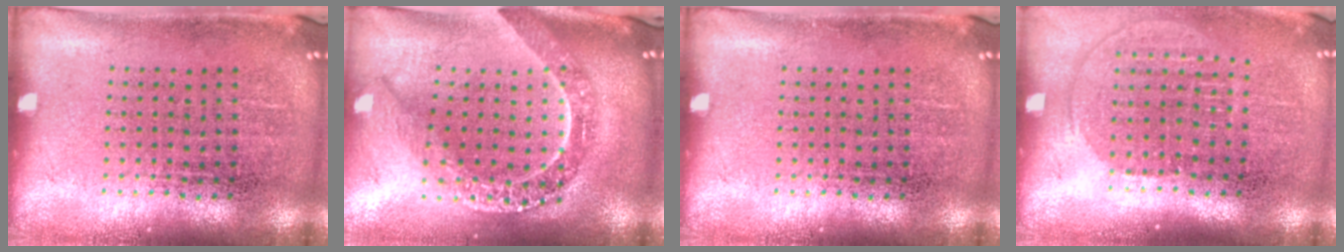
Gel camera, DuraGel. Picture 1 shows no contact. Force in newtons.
{"total": 2.4, "press": 2.0, "slide": 1.3}
{"total": 0.0}
{"total": 1.4, "press": 1.1, "slide": 0.7}